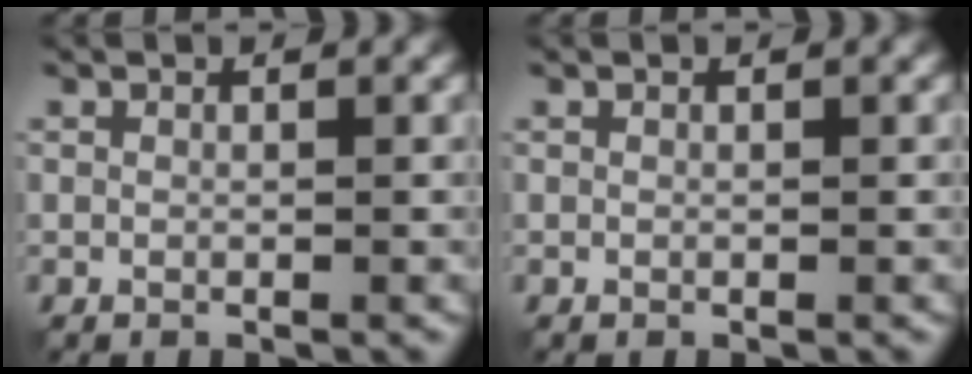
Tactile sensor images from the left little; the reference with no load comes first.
{"total": 0.0}